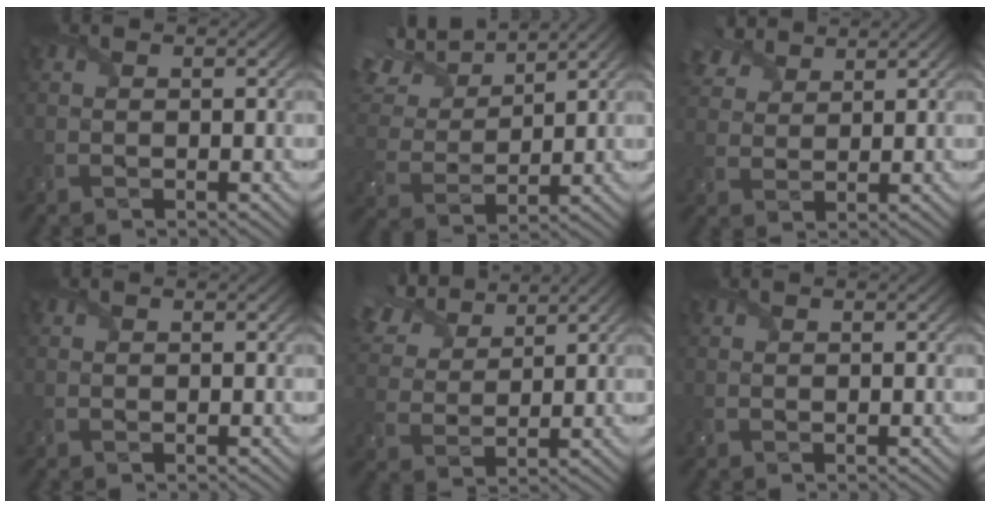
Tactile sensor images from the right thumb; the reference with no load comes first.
{"total": 12.7, "force": [9.5, 4.4, 7.2], "torque": [-0.202, 0.038, 0.154]}
{"total": 5.4, "force": [4.2, 2.5, 2.1], "torque": [-0.058, 0.018, 0.085]}
{"total": 0.0}
{"total": 9.1, "force": [6.9, 3.8, 4.6], "torque": [-0.128, 0.029, 0.131]}
{"total": 0.0}